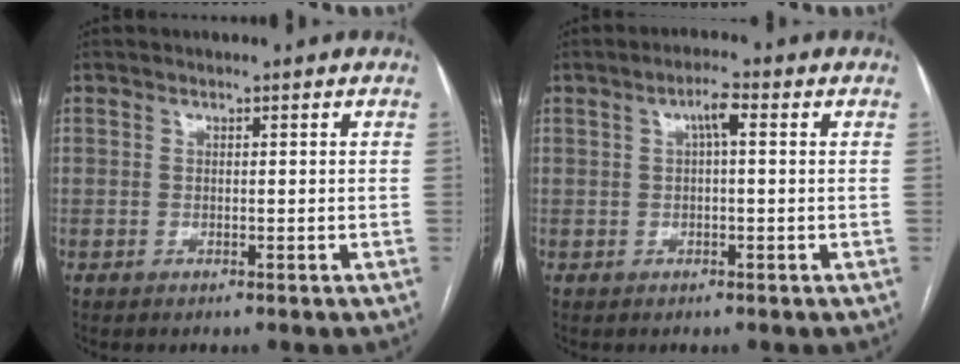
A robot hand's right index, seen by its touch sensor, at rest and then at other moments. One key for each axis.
{"total": 2.8, "fx": 0.9, "fy": 0.5, "fz": 2.7, "tx": -0.045, "ty": 0.013, "tz": 0.014}